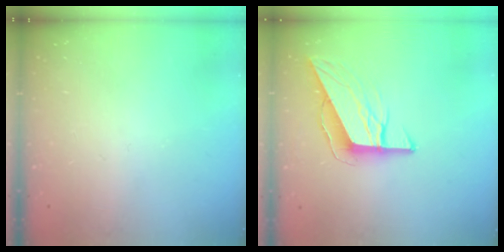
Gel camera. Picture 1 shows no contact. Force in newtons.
{"total": 9.3, "press": 9.3, "slide": 0.6}